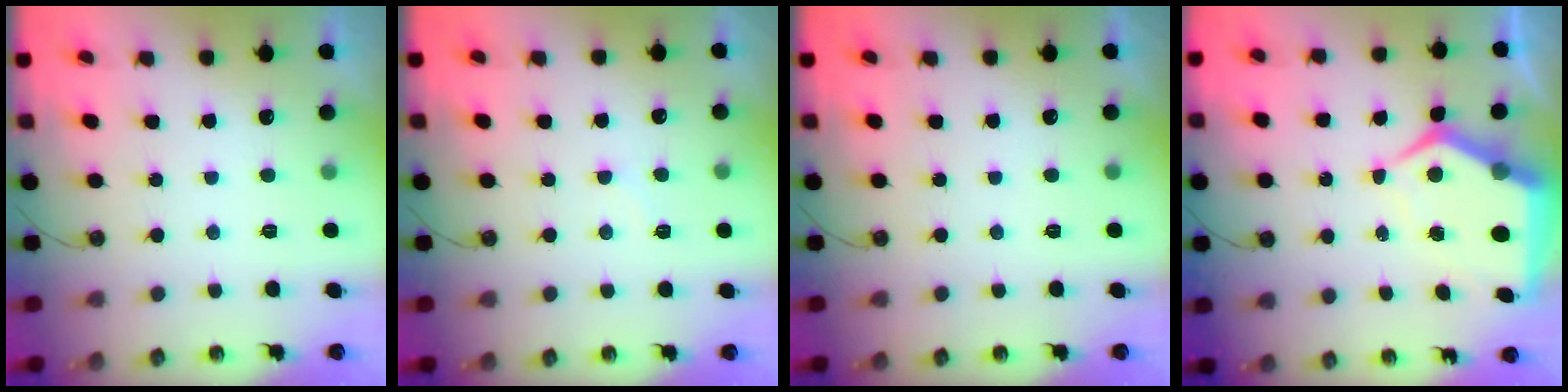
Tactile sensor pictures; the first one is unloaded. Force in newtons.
{"total": 7.3, "press": 7.3, "slide": 0.5}
{"total": 0.0}
{"total": 11.4, "press": 11.3, "slide": 1.3}